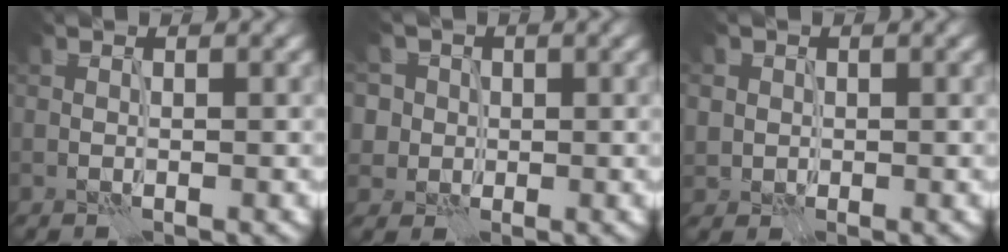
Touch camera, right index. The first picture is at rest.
{"total": 5.1, "force": [2.2, 4.4, 1.5], "torque": [-0.030, 0.009, 0.024]}
{"total": 1.6, "force": [0.4, 1.5, 0.1], "torque": [-0.001, -0.004, 0.008]}